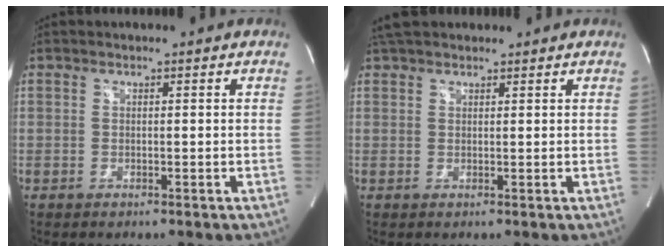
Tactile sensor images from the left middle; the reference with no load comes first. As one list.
[{"total": 4.8, "force": [4.1, 1.7, 1.8], "torque": [-0.028, 0.036, 0.071]}]